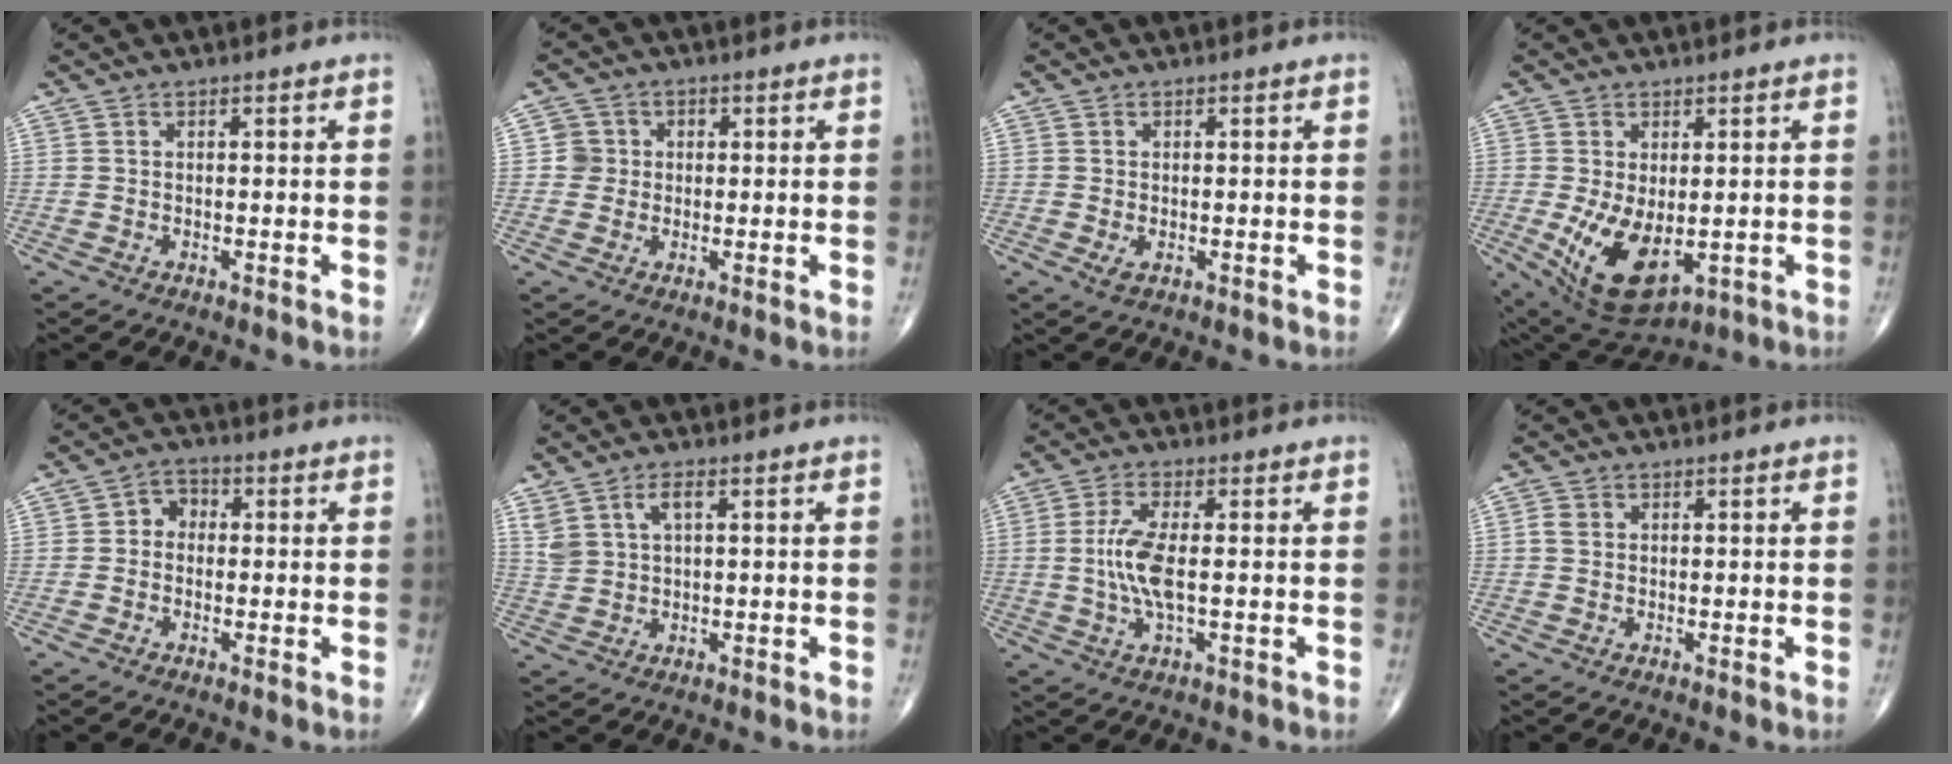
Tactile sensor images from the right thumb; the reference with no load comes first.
{"total": 3.5, "force": [0.2, 3.5, 0.4], "torque": [0.021, 0.008, -0.003]}
{"total": 1.4, "force": [-0.3, 0.8, 1.1], "torque": [-0.020, 0.000, -0.001]}
{"total": 11.6, "force": [-2.0, 6.2, 9.6], "torque": [-0.166, -0.017, -0.008]}
{"total": 3.5, "force": [-0.2, 2.9, 1.9], "torque": [-0.011, 0.016, -0.017]}
{"total": 4.4, "force": [2.1, 2.0, 3.3], "torque": [-0.066, -0.003, 0.045]}
{"total": 7.0, "force": [-0.2, 2.1, 6.7], "torque": [-0.156, -0.002, -0.008]}
{"total": 1.5, "force": [0.2, 1.2, 0.7], "torque": [-0.014, 0.004, 0.005]}